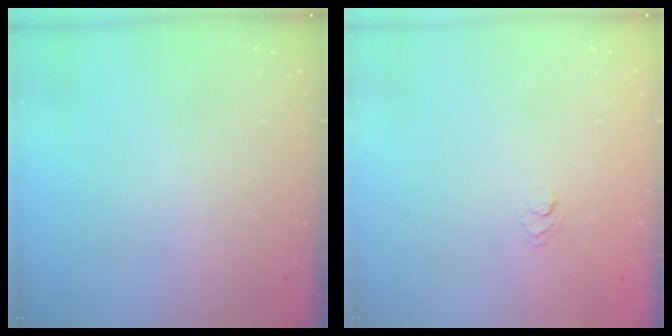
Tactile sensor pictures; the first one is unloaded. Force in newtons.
{"total": 2.6, "press": 2.3, "slide": 1.1}